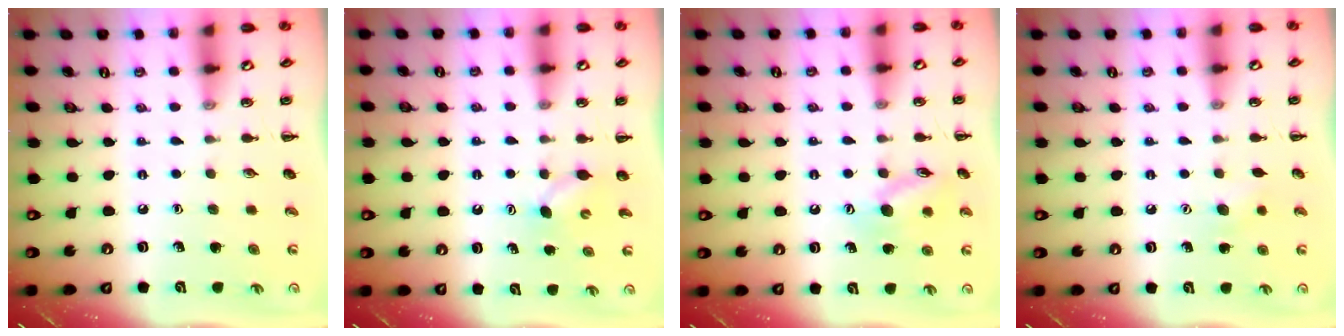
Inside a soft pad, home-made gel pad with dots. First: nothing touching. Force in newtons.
{"total": 4.3, "press": 4.2, "slide": 1.1}
{"total": 11.2, "press": 11.1, "slide": 1.7}
{"total": 5.1, "press": 5.0, "slide": 1.2}